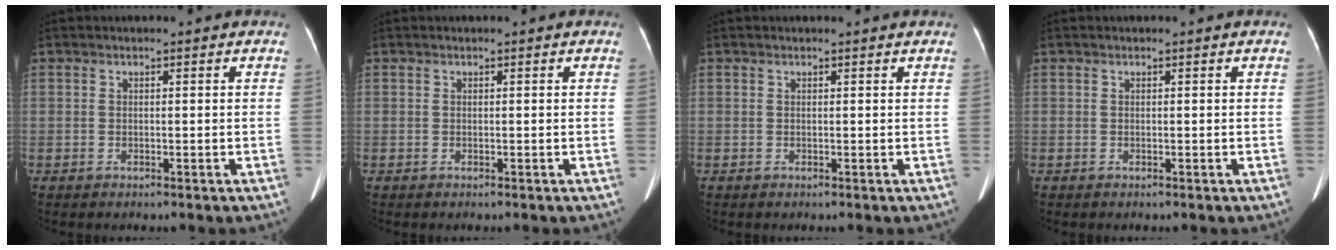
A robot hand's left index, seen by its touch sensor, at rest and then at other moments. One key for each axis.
{"total": 0.0}
{"total": 0.9, "fx": 0.9, "fy": -0.1, "fz": 0.2, "tx": -0.010, "ty": 0.003, "tz": 0.011}
{"total": 0.0}